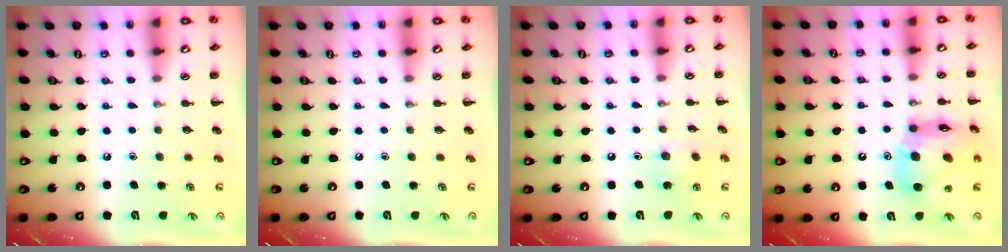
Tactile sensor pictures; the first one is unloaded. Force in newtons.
{"total": 0.0}
{"total": 6.2, "press": 6.0, "slide": 1.7}
{"total": 16.3, "press": 15.5, "slide": 5.0}